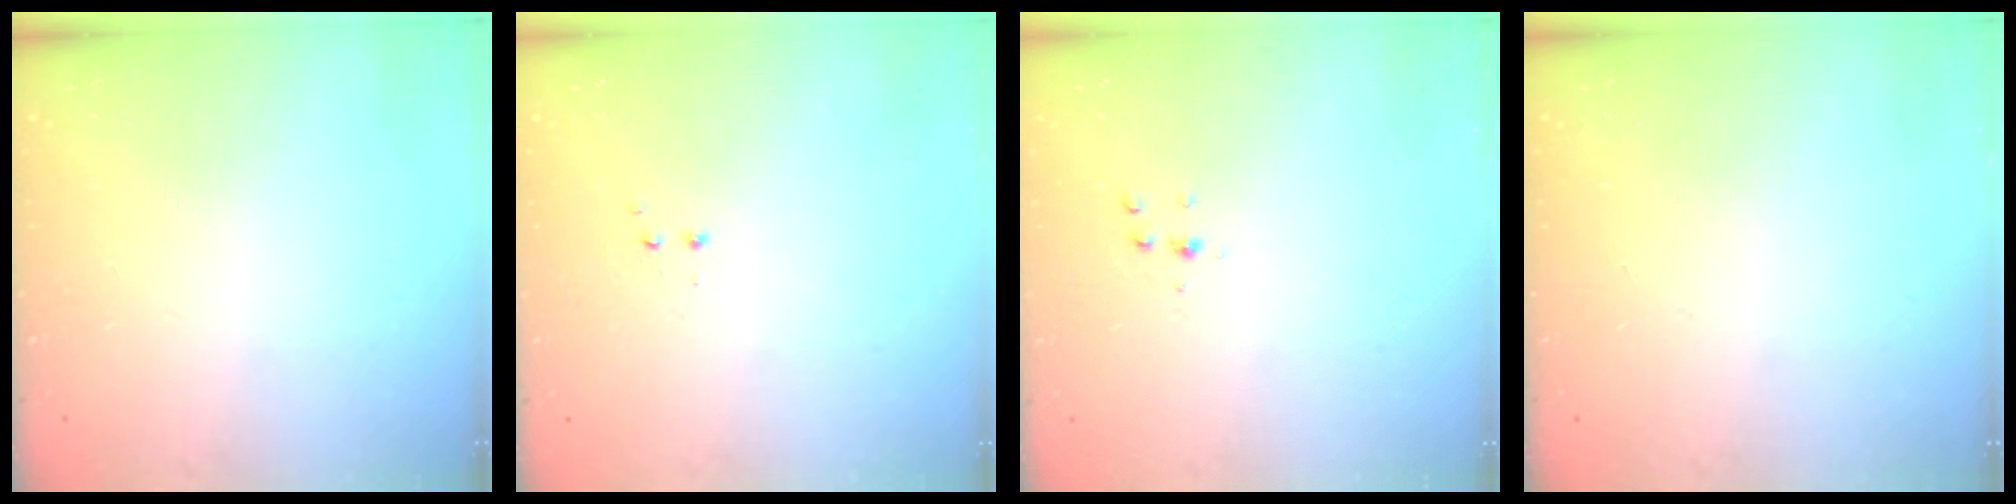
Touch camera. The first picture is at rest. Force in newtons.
{"total": 1.2, "press": 1.1, "slide": 0.5}
{"total": 4.4, "press": 4.3, "slide": 0.4}
{"total": 0.0}